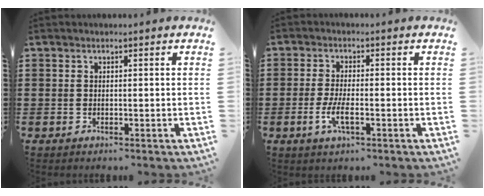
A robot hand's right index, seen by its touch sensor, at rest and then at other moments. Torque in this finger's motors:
{"motor_torque": [1.65, 0.49, 0.47, 0.10]}